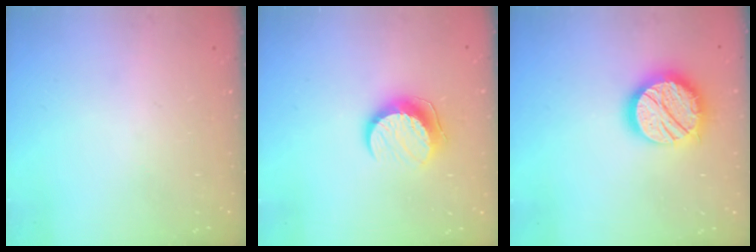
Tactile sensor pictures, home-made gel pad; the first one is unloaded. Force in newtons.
{"total": 9.7, "press": 9.7, "slide": 0.5}
{"total": 17.9, "press": 17.9, "slide": 1.1}